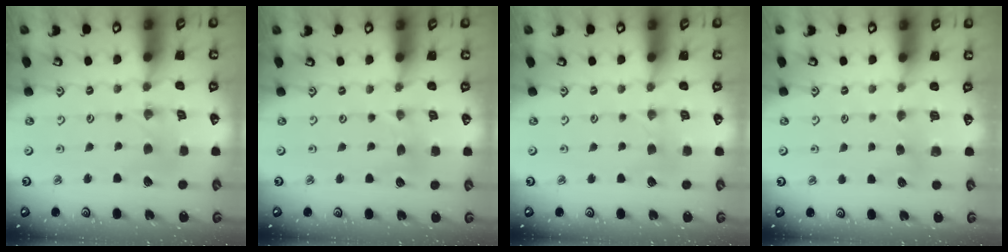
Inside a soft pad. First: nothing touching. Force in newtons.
{"total": 0.0}
{"total": 1.7, "press": 1.7, "slide": 0.3}
{"total": 4.3, "press": 4.2, "slide": 0.6}